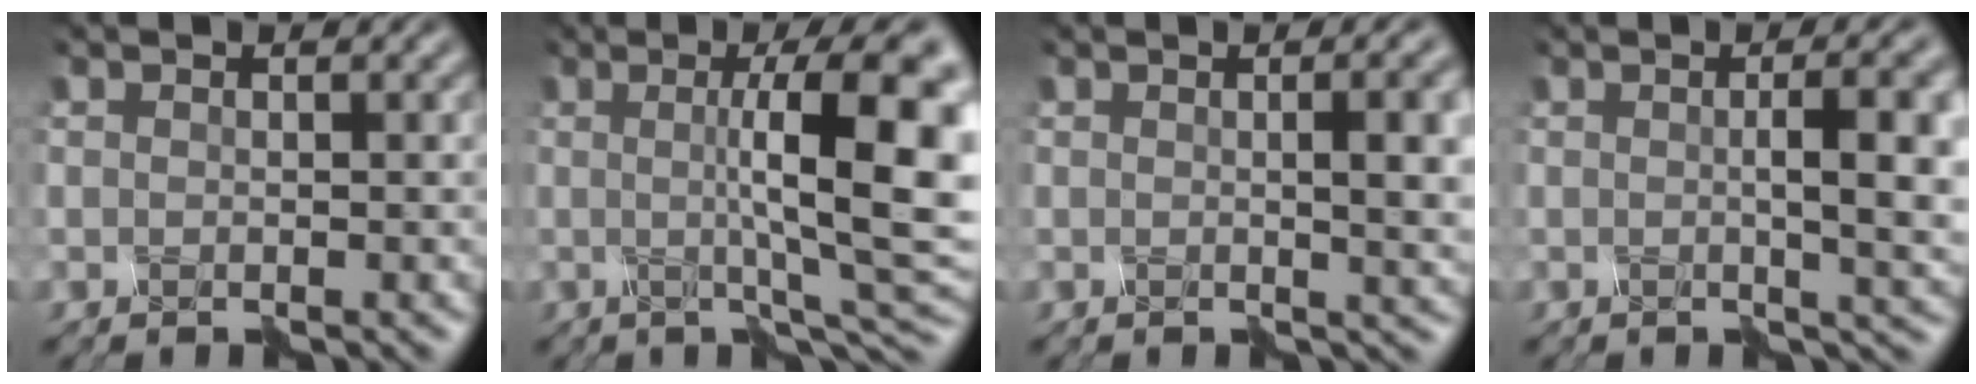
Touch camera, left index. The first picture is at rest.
{"total": 10.6, "force": [0.1, 2.1, 10.4], "torque": [-0.127, 0.007, -0.001]}
{"total": 4.7, "force": [0.2, 1.1, 4.6], "torque": [-0.038, 0.000, 0.004]}
{"total": 6.2, "force": [-0.2, 1.3, 6.0], "torque": [-0.065, 0.003, -0.003]}